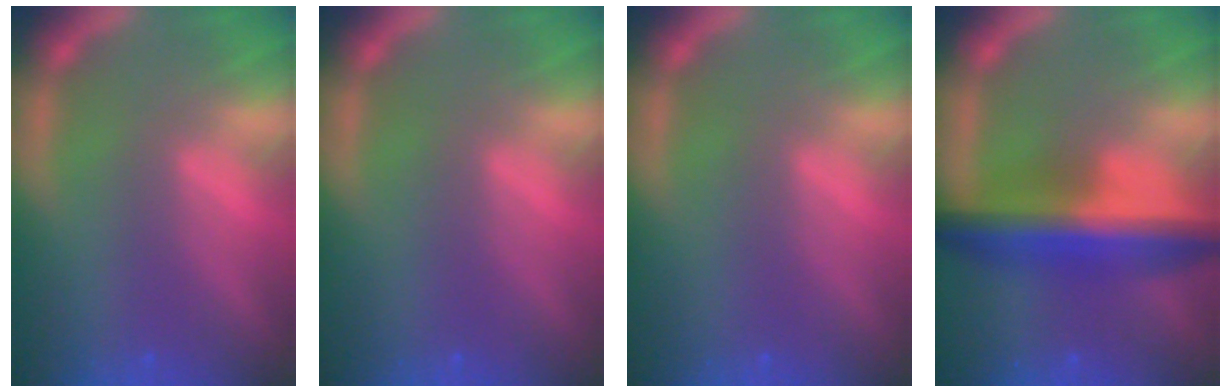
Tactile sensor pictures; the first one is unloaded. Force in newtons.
{"total": 0.0}
{"total": 0.0}
{"total": 8.4}